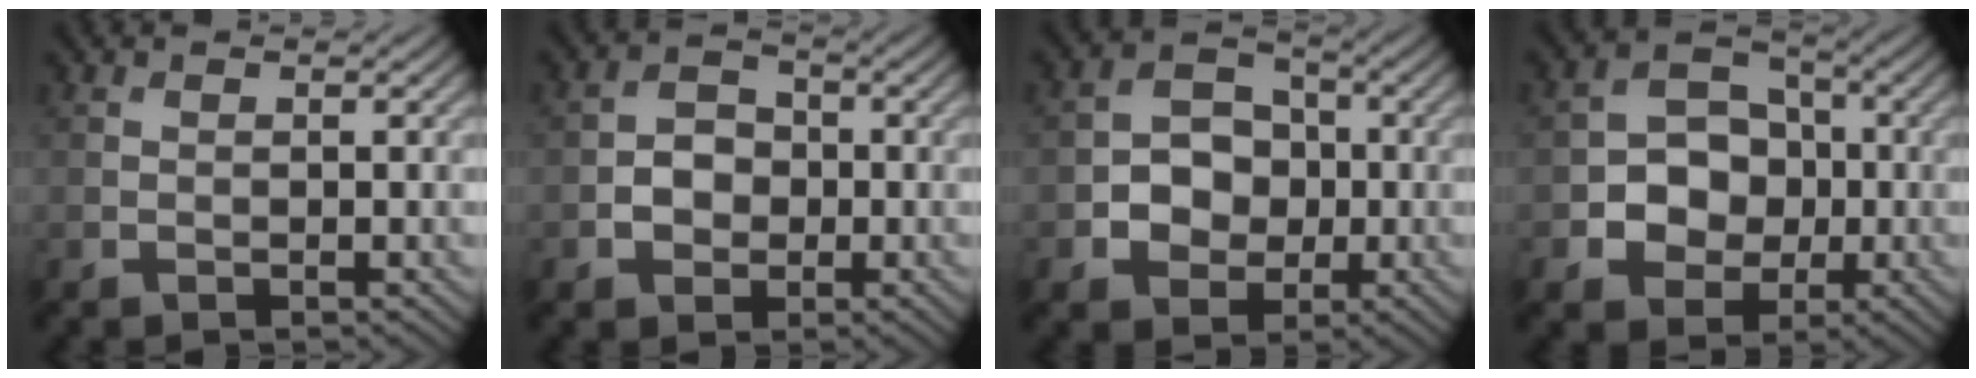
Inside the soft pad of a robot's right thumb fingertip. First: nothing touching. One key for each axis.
{"total": 3.4, "fx": -0.8, "fy": 2.8, "fz": 1.7, "tx": -0.029, "ty": 0.001, "tz": -0.020}
{"total": 5.9, "fx": -1.1, "fy": 4.9, "fz": 3.1, "tx": -0.052, "ty": 0.004, "tz": -0.032}
{"total": 6.9, "fx": -1.2, "fy": 5.8, "fz": 3.6, "tx": -0.060, "ty": 0.000, "tz": -0.042}